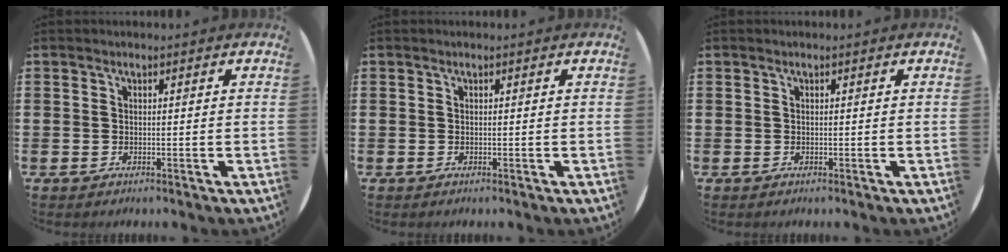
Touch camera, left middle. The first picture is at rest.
{"total": 0.0}
{"total": 0.0}